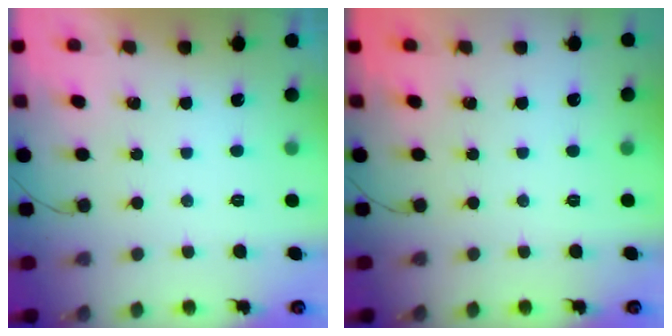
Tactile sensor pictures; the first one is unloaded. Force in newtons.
{"total": 0.0}